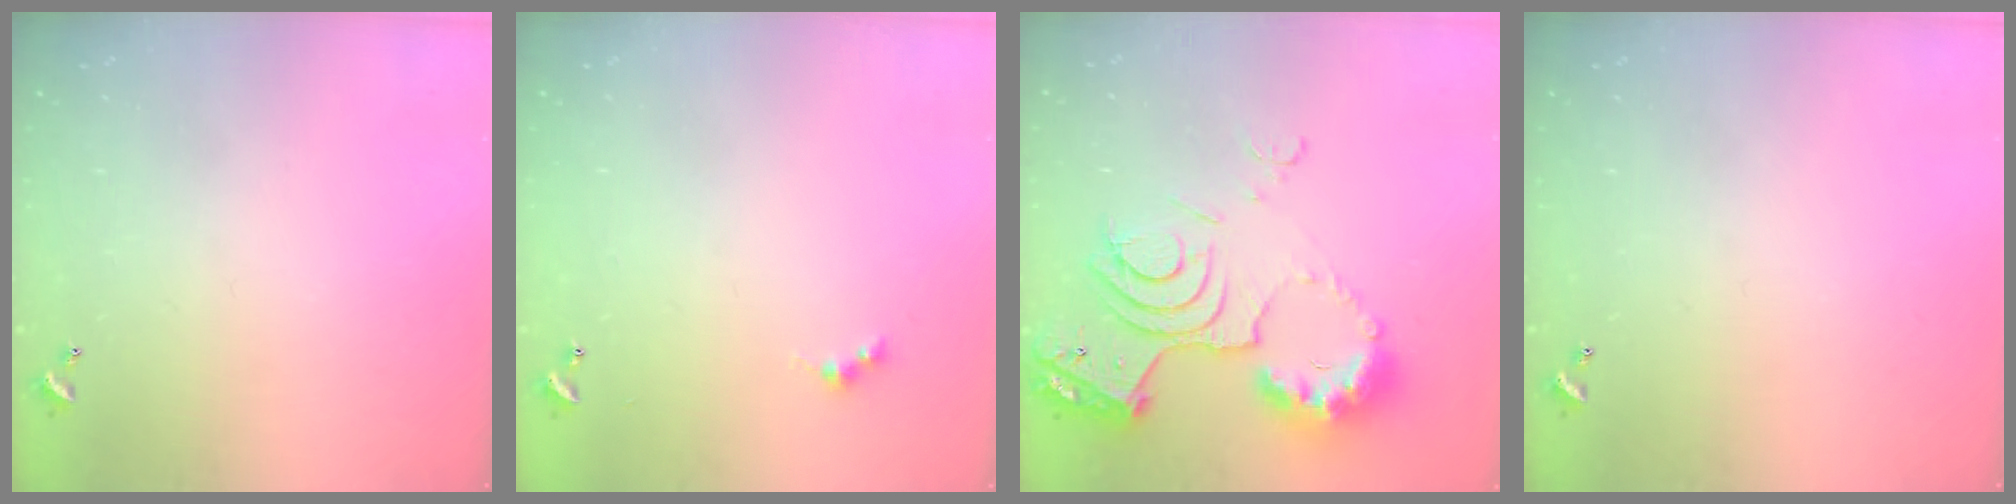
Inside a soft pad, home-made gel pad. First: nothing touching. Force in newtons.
{"total": 2.6, "press": 2.6, "slide": 0.5}
{"total": 15.1, "press": 15.0, "slide": 1.3}
{"total": 0.0}